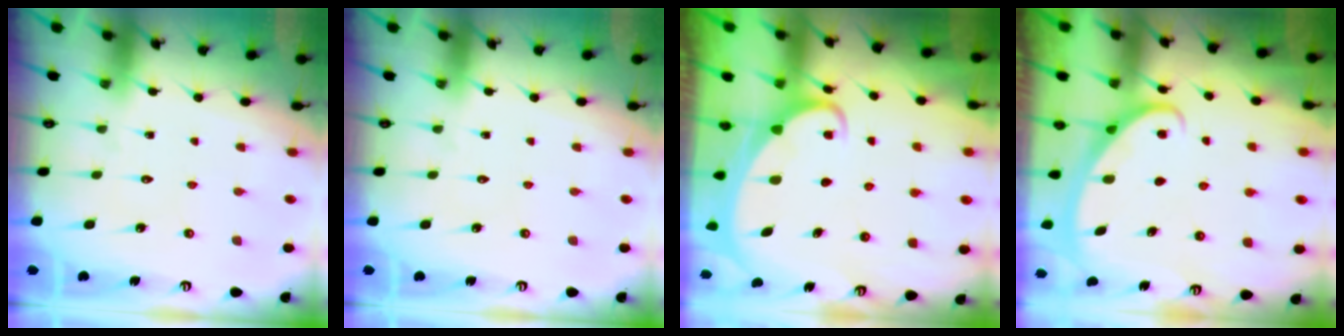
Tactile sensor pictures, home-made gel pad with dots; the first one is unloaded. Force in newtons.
{"total": 0.0}
{"total": 2.2, "press": 2.2, "slide": 0.2}
{"total": 2.8, "press": 2.8, "slide": 0.4}